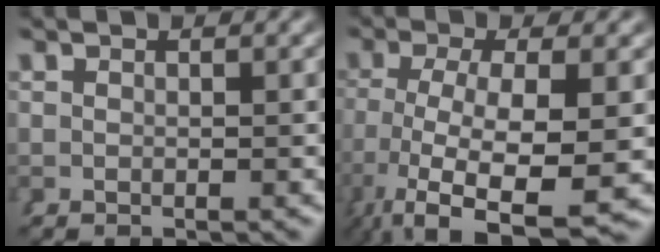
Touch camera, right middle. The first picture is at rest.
{"total": 8.4, "force": [-3.8, 4.1, 6.3], "torque": [-0.156, -0.060, -0.028]}